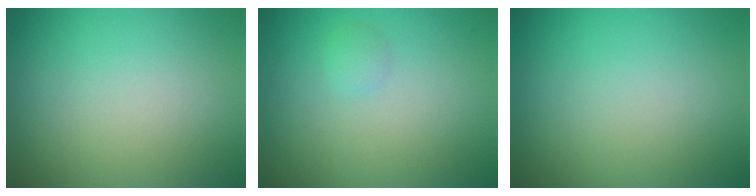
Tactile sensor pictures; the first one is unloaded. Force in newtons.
{"total": 0.8, "press": 0.8, "slide": 0.0}
{"total": 0.0}